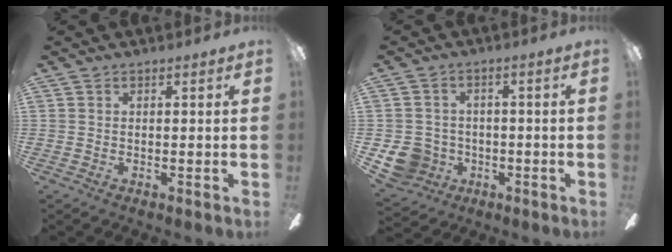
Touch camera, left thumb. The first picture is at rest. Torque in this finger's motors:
{"motor_torque": [-0.40, 0.41, 0.21, -0.16, 0.00]}